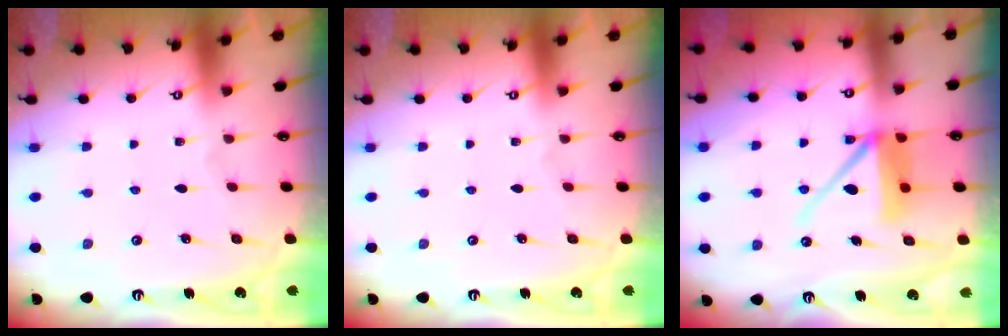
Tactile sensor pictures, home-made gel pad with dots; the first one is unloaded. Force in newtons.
{"total": 0.0}
{"total": 10.9, "press": 10.8, "slide": 1.3}